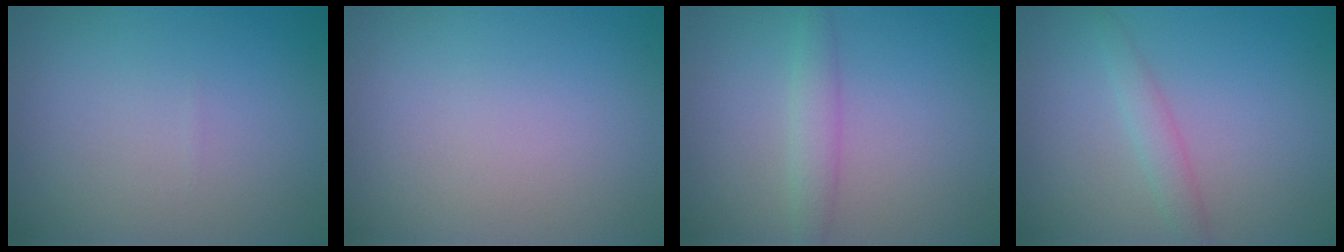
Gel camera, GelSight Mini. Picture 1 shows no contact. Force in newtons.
{"total": 0.0}
{"total": 2.0, "press": 2.0, "slide": 0.2}
{"total": 1.7, "press": 1.7, "slide": 0.1}